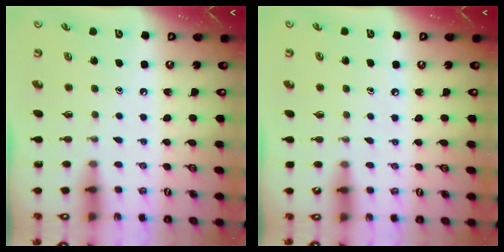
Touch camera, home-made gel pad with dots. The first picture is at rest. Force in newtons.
{"total": 3.0, "press": 3.0, "slide": 0.4}